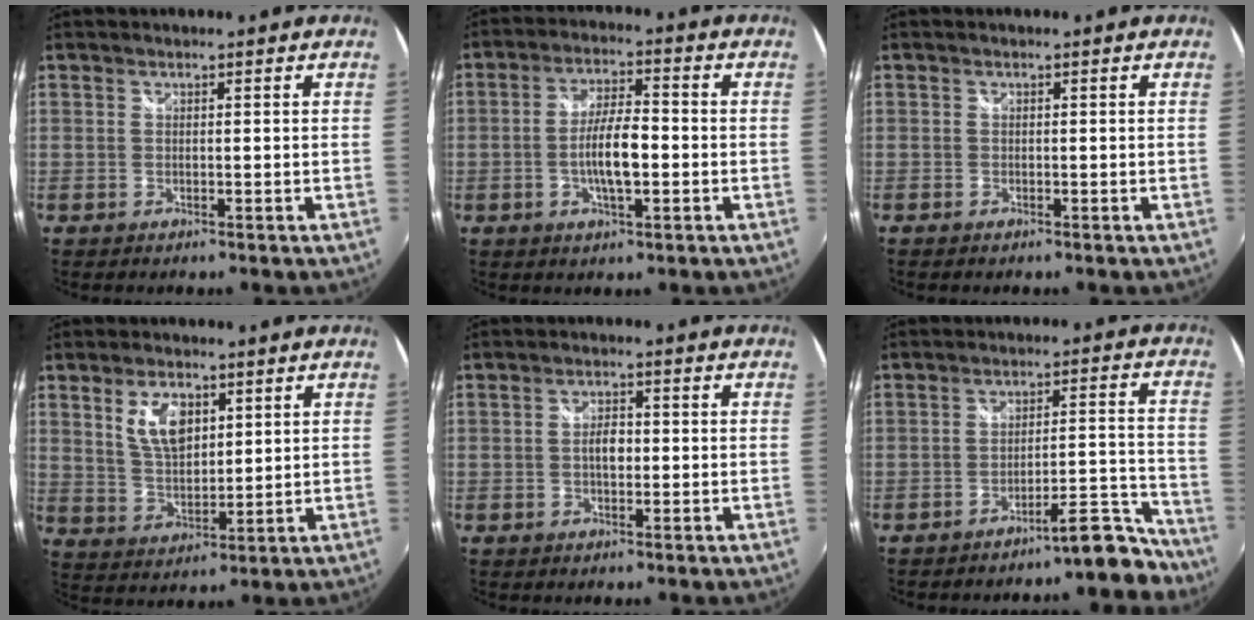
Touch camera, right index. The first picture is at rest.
{"total": 8.0, "force": [-1.8, 2.4, 7.4], "torque": [-0.141, 0.004, -0.030]}
{"total": 0.6, "force": [-0.5, 0.3, 0.1], "torque": [-0.005, -0.004, -0.013]}
{"total": 8.1, "force": [3.4, 4.3, 5.9], "torque": [-0.111, 0.006, 0.070]}
{"total": 3.1, "force": [-0.3, 1.8, 2.6], "torque": [-0.045, 0.005, -0.006]}
{"total": 9.4, "force": [-8.6, 1.4, 3.3], "torque": [-0.030, 0.042, -0.115]}